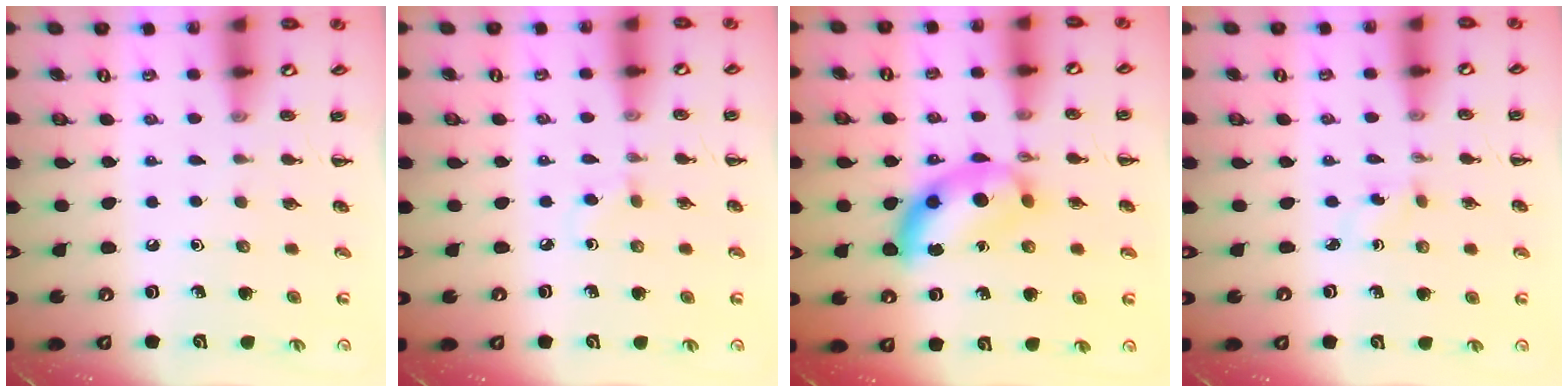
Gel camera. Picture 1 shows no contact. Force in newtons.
{"total": 2.7, "press": 2.5, "slide": 0.9}
{"total": 10.7, "press": 10.7, "slide": 0.5}
{"total": 1.5, "press": 1.3, "slide": 0.6}